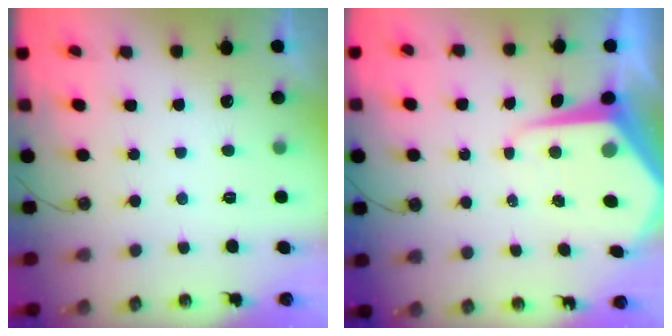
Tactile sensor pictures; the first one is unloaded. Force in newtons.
{"total": 8.9, "press": 8.9, "slide": 0.7}